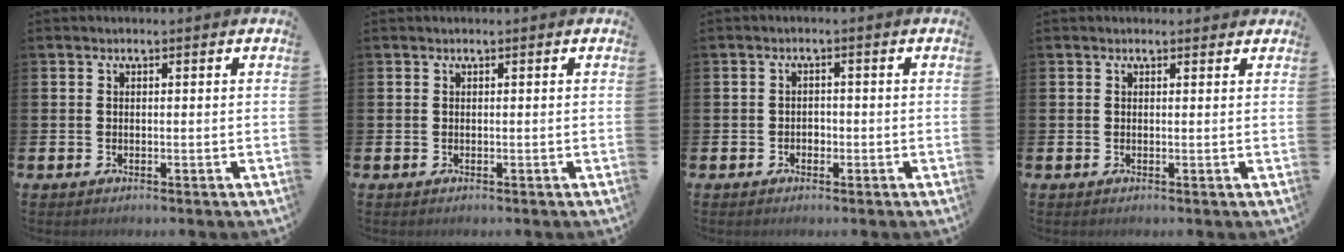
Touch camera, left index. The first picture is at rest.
{"total": 0.0}
{"total": 1.3, "force": [-0.5, 1.1, 0.5], "torque": [-0.007, 0.000, -0.013]}
{"total": 0.6, "force": [0.5, 0.3, 0.0], "torque": [0.009, 0.001, 0.007]}